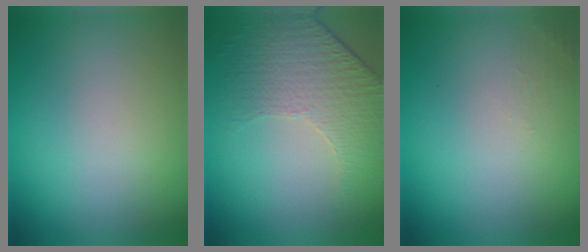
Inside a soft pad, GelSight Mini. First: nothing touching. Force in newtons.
{"total": 4.8, "press": 3.4, "slide": 3.4}
{"total": 0.7, "press": 0.6, "slide": 0.1}